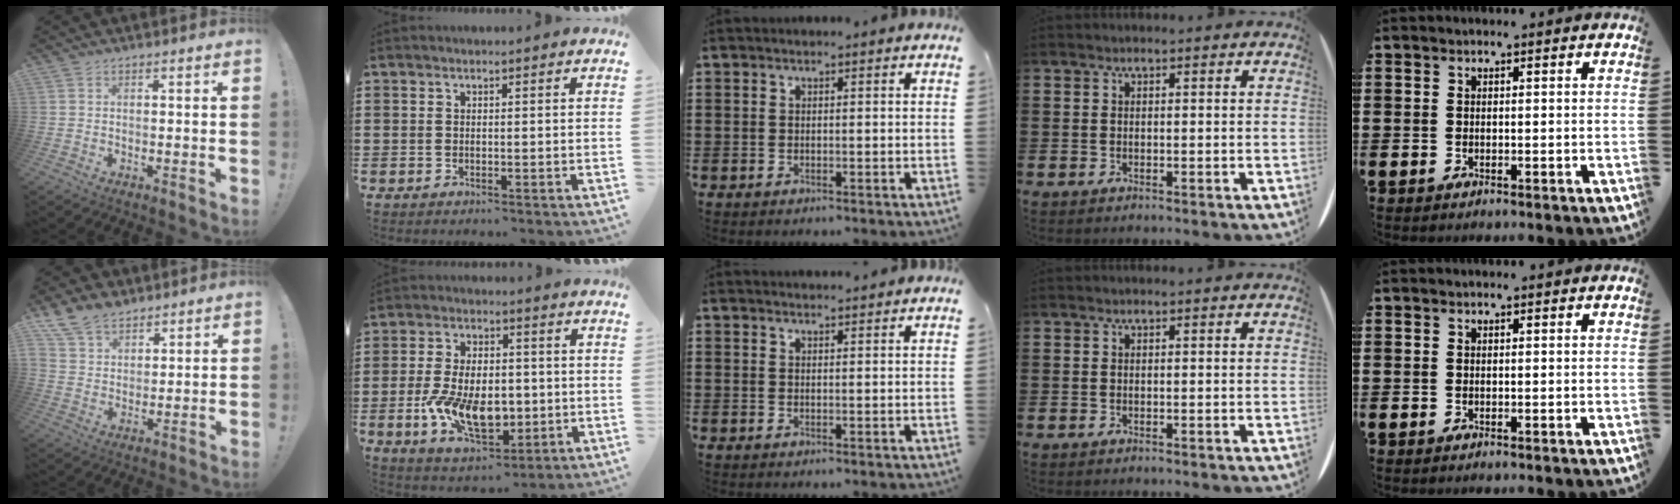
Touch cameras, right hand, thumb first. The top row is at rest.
{"thumb": {"total": 9.0, "force": [6.8, 5.2, 2.8], "torque": [-0.062, -0.032, 0.136]}, "index": {"total": 10.8, "force": [-2.2, 6.3, 8.5], "torque": [-0.170, 0.005, -0.036]}, "middle": {"total": 1.5, "force": [1.5, 0.1, 0.1], "torque": [-0.006, 0.001, 0.029]}}